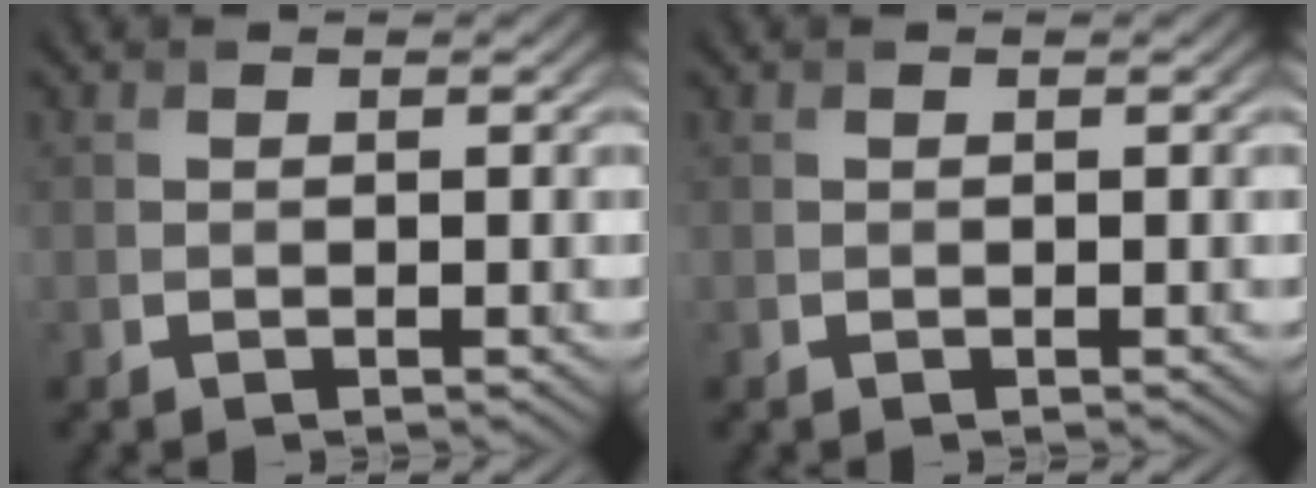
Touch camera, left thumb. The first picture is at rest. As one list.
[{"total": 0.0}]